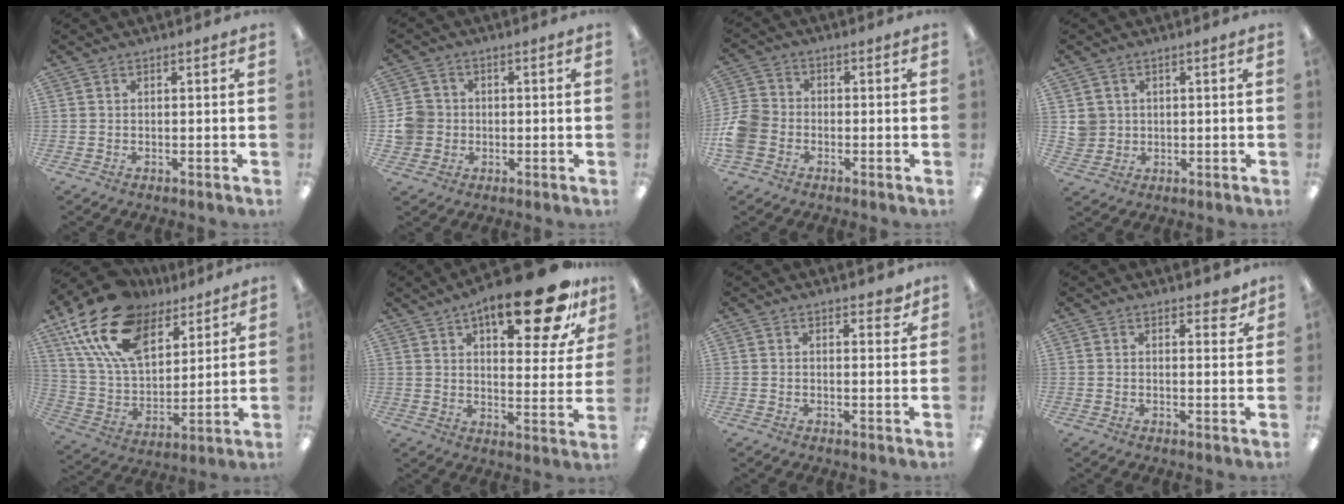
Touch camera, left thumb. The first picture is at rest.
{"total": 6.1, "force": [-0.3, 5.8, 1.8], "torque": [-0.041, 0.015, -0.003]}
{"total": 7.9, "force": [-2.8, 6.3, 3.9], "torque": [-0.095, 0.023, -0.053]}
{"total": 4.0, "force": [0.9, 3.8, 0.4], "torque": [-0.011, 0.005, 0.018]}
{"total": 21.0, "force": [13.2, 11.6, 11.6], "torque": [-0.250, -0.065, 0.240]}
{"total": 20.9, "force": [12.6, 7.3, 15.1], "torque": [-0.204, -0.066, 0.195]}
{"total": 2.8, "force": [2.2, 1.1, 1.3], "torque": [-0.005, -0.010, 0.035]}
{"total": 3.3, "force": [2.5, 1.5, 1.5], "torque": [-0.010, -0.010, 0.041]}